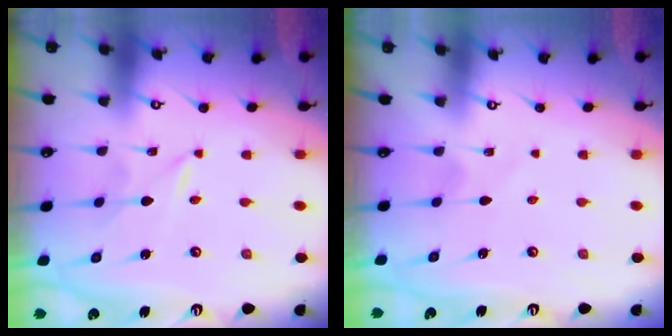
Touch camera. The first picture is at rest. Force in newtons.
{"total": 1.4, "press": 1.4, "slide": 0.2}